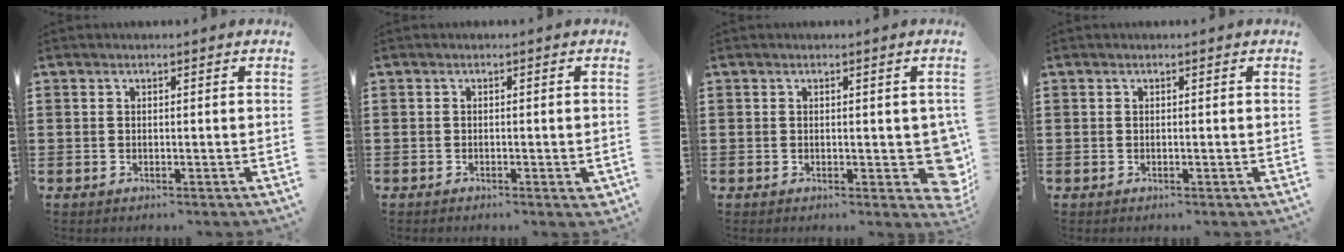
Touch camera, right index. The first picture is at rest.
{"total": 1.0, "force": [-0.8, 0.2, 0.7], "torque": [-0.014, -0.004, -0.013]}
{"total": 4.5, "force": [-0.3, 2.4, 3.8], "torque": [-0.032, -0.005, -0.008]}
{"total": 0.0}